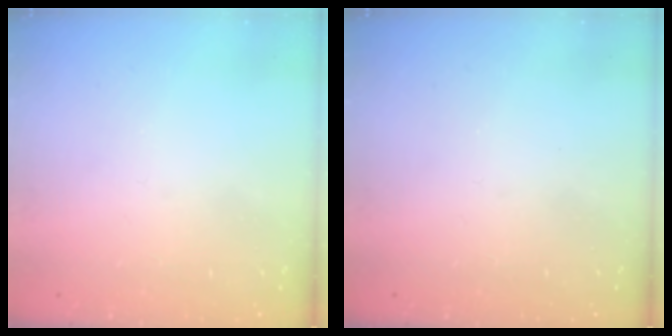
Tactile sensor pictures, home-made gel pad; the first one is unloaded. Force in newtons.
{"total": 0.0}